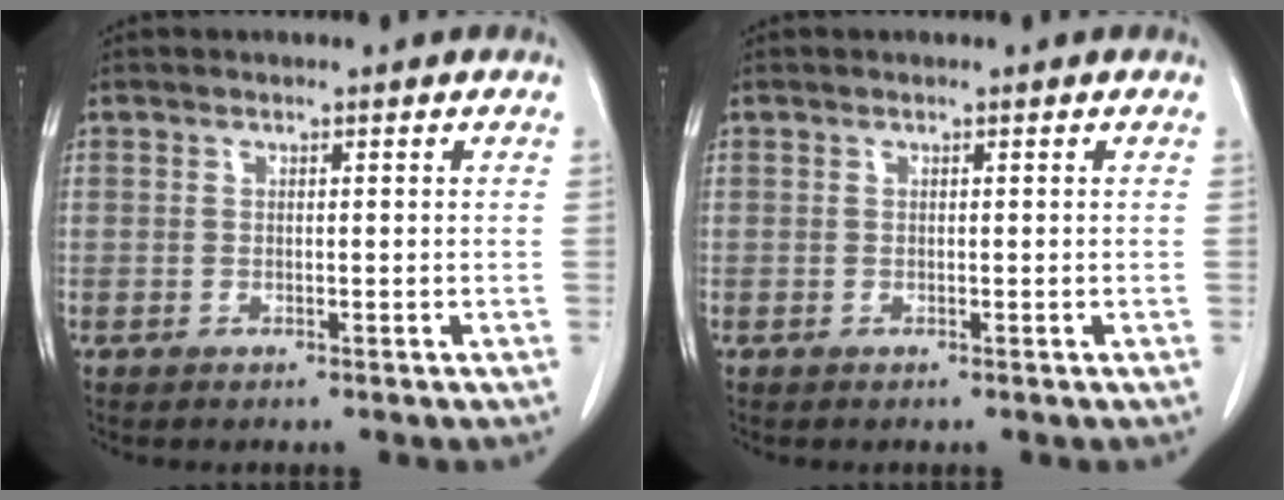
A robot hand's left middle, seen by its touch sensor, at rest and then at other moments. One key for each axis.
{"total": 0.0}